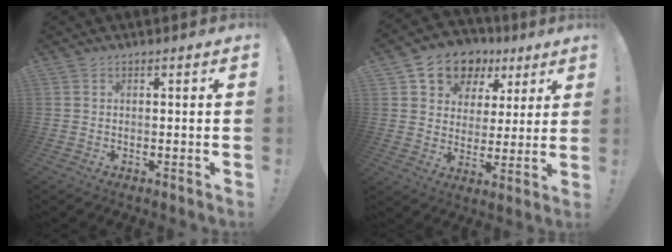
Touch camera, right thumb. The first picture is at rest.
{"total": 11.3, "force": [6.2, 8.6, 3.8], "torque": [-0.061, -0.038, 0.119]}